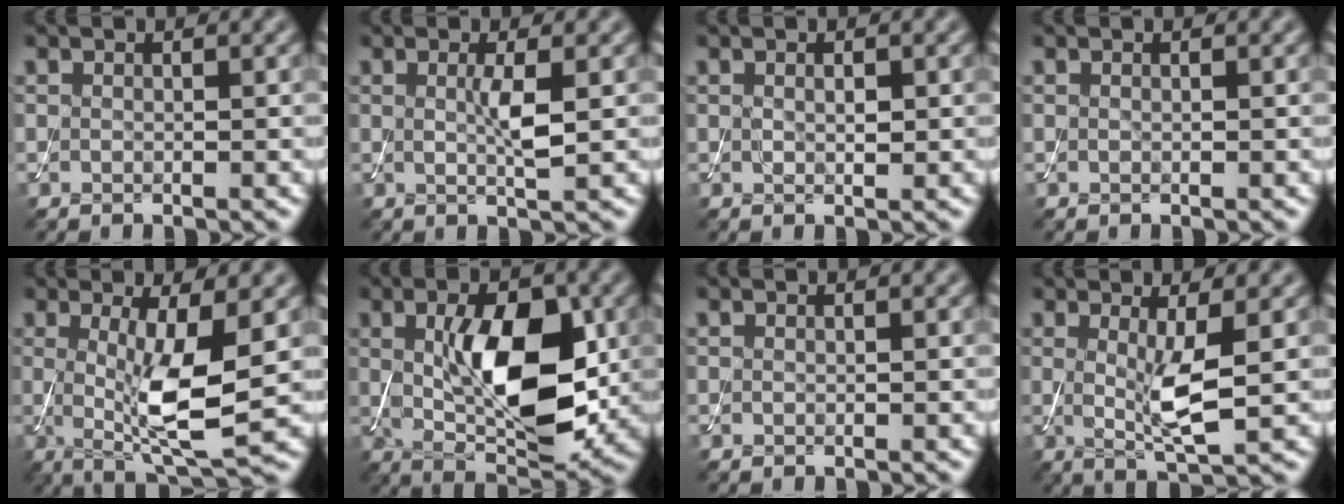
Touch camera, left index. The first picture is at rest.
{"total": 2.2, "force": [0.2, 0.2, 2.2], "torque": [-0.045, -0.002, 0.003]}
{"total": 1.0, "force": [0.2, 0.5, 0.9], "torque": [-0.016, -0.001, 0.004]}
{"total": 0.0}
{"total": 7.3, "force": [0.0, 1.7, 7.1], "torque": [-0.128, -0.014, 0.005]}
{"total": 9.4, "force": [0.7, 4.3, 8.3], "torque": [-0.139, -0.004, 0.018]}
{"total": 0.0}
{"total": 4.0, "force": [0.3, 0.7, 3.9], "torque": [-0.075, -0.013, 0.010]}